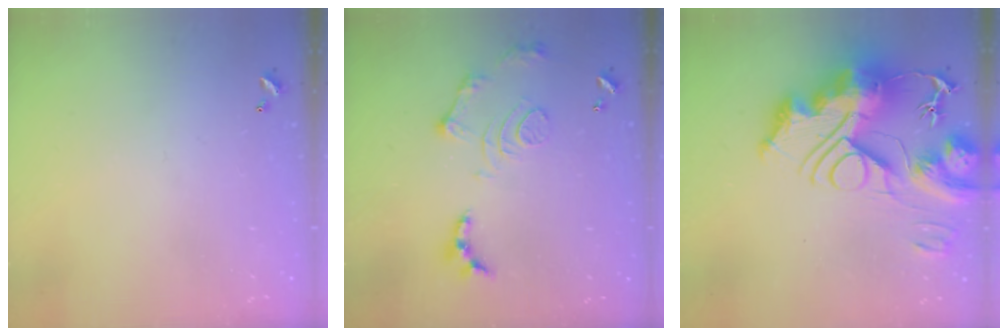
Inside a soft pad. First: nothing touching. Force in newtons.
{"total": 11.8, "press": 11.7, "slide": 0.8}
{"total": 0.5, "press": 0.5, "slide": 0.0}